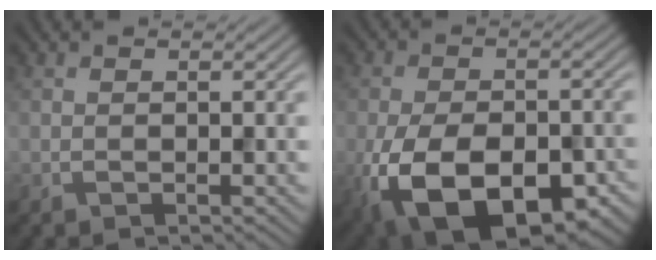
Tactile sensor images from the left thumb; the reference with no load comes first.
{"total": 16.0, "force": [-7.4, 9.1, 10.8], "torque": [-0.204, -0.047, -0.104]}